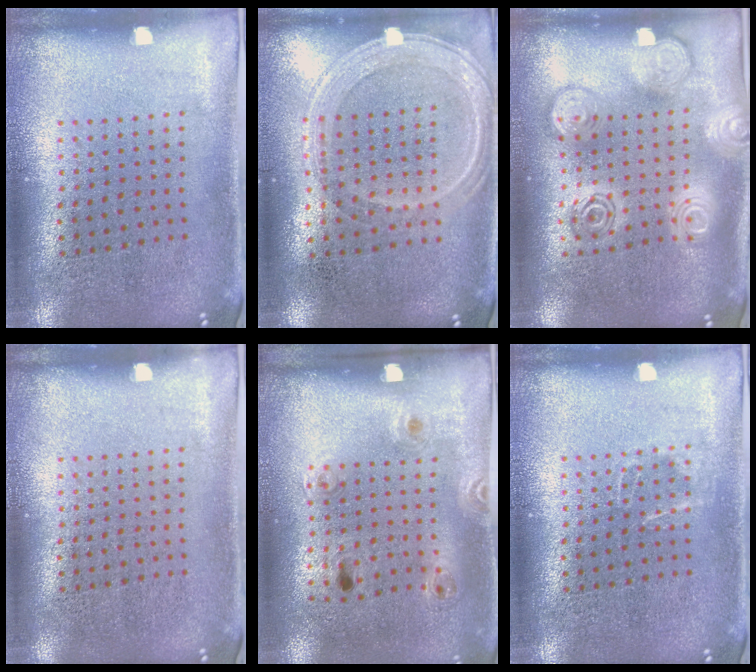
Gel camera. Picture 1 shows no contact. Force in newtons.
{"total": 1.2, "press": 1.1, "slide": 0.5}
{"total": 2.9, "press": 2.8, "slide": 0.4}
{"total": 0.0}
{"total": 1.4, "press": 0.8, "slide": 1.1}
{"total": 0.9, "press": 0.8, "slide": 0.2}